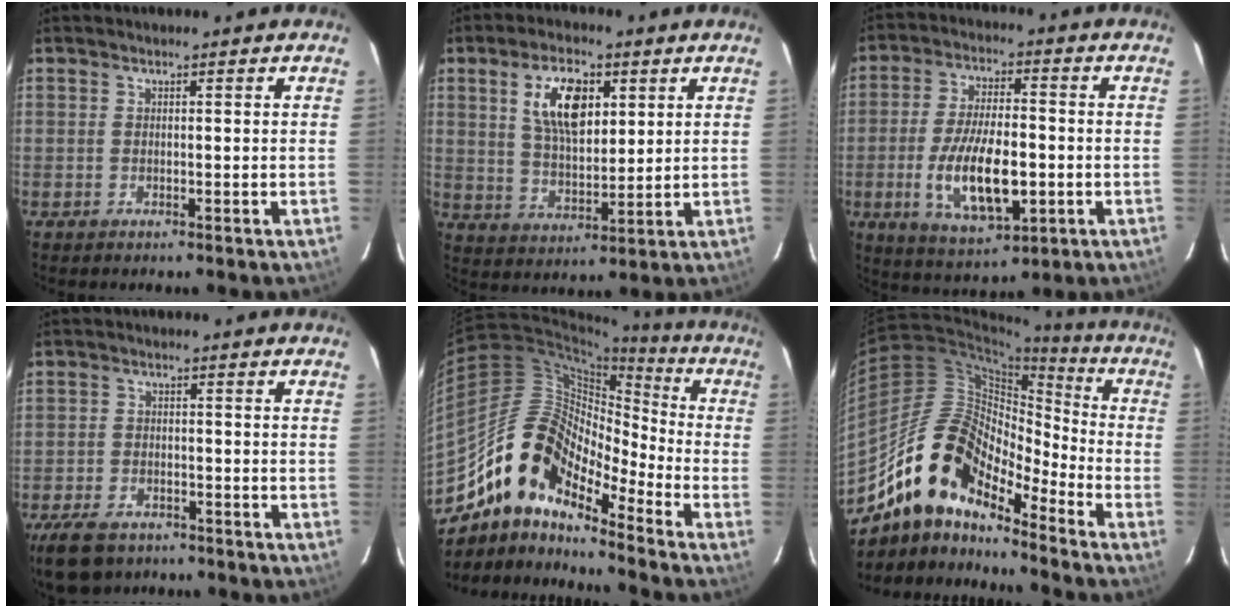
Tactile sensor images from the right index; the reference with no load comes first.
{"total": 10.9, "force": [4.2, 5.3, 8.5], "torque": [-0.156, 0.012, 0.082]}
{"total": 14.4, "force": [-3.4, 5.7, 12.8], "torque": [-0.250, -0.015, -0.051]}
{"total": 9.5, "force": [-7.0, 5.0, 4.2], "torque": [-0.111, -0.003, -0.120]}
{"total": 15.3, "force": [-11.1, 5.8, 8.8], "torque": [-0.145, 0.010, -0.225]}
{"total": 16.1, "force": [-12.2, 5.9, 8.7], "torque": [-0.148, 0.009, -0.243]}